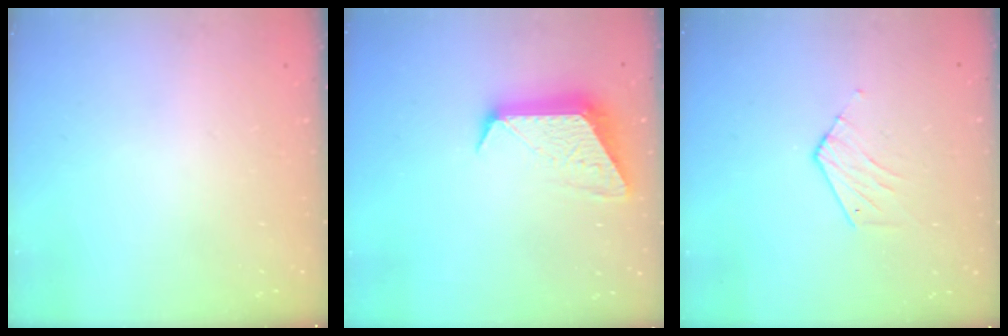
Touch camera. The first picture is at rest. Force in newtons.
{"total": 10.8, "press": 10.7, "slide": 0.9}
{"total": 4.4, "press": 4.4, "slide": 0.4}